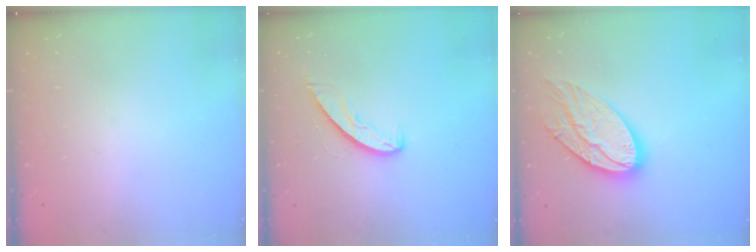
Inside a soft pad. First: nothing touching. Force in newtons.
{"total": 6.1, "press": 6.1, "slide": 0.5}
{"total": 16.6, "press": 16.6, "slide": 1.2}